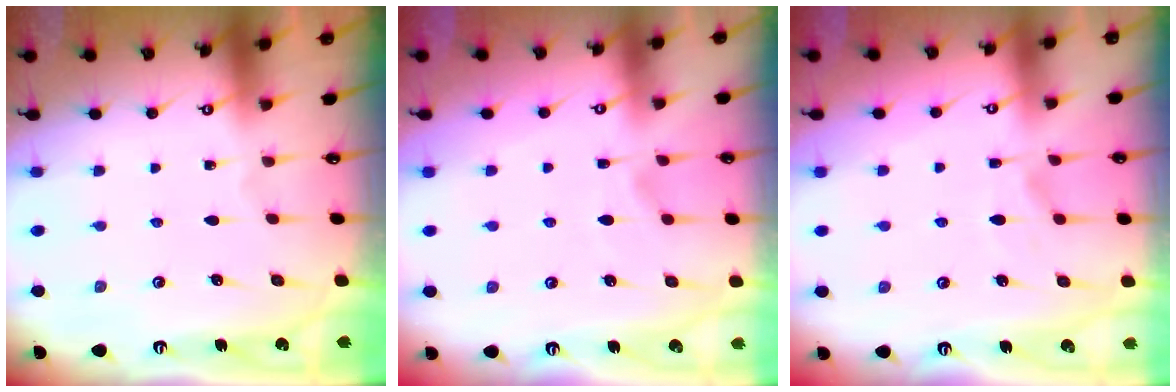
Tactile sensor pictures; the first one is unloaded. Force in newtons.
{"total": 2.8, "press": 2.6, "slide": 1.2}
{"total": 1.9, "press": 1.4, "slide": 1.3}